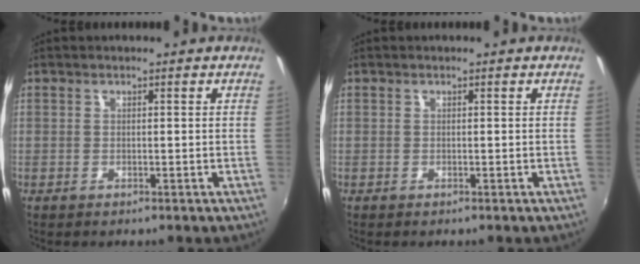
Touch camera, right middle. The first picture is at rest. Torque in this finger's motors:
{"motor_torque": [-0.01, -0.04, -0.06, 0.01]}